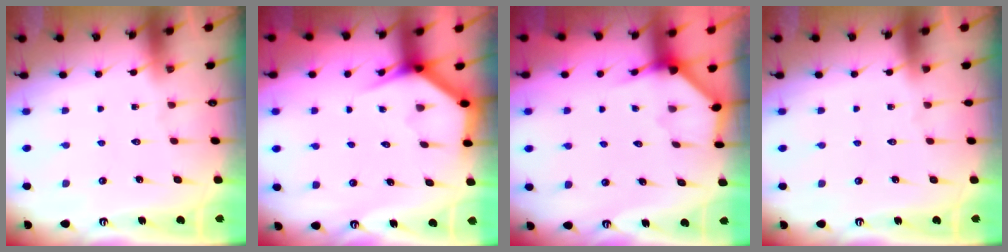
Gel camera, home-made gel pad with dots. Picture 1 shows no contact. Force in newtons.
{"total": 3.6, "press": 3.6, "slide": 0.3}
{"total": 4.8, "press": 4.7, "slide": 0.3}
{"total": 0.0}